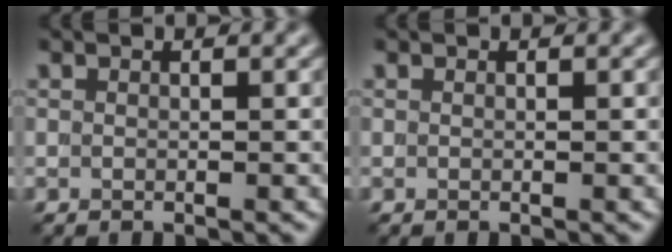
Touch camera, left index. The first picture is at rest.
{"total": 0.0}